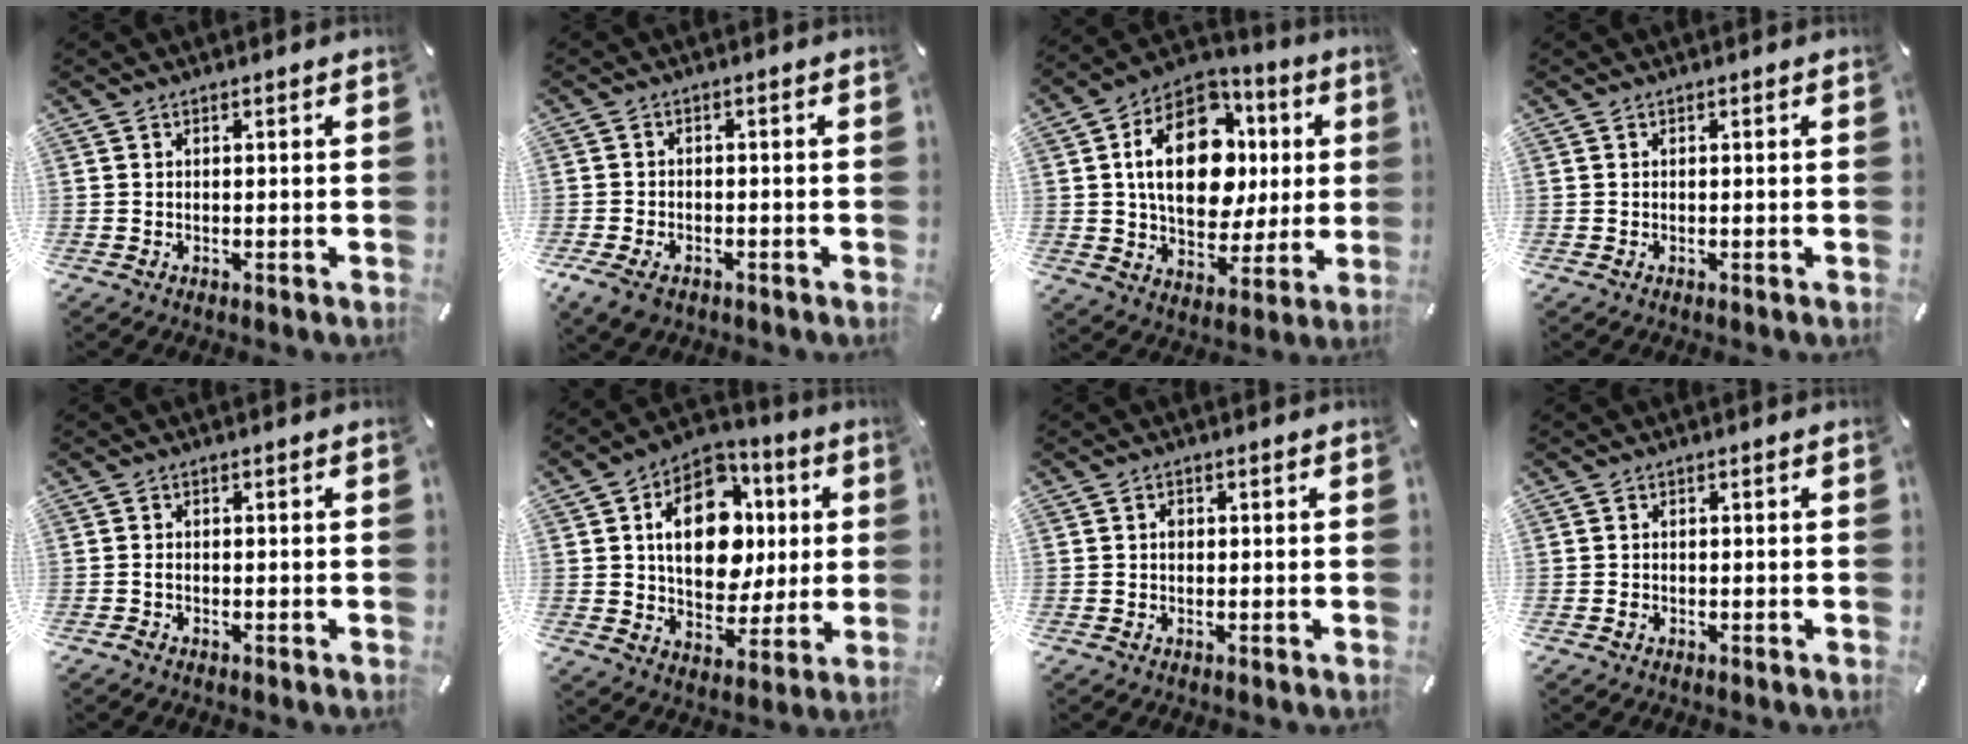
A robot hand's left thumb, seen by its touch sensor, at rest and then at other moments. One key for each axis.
{"total": 4.2, "fx": -2.4, "fy": 2.7, "fz": 2.1, "tx": -0.054, "ty": 0.007, "tz": -0.048}
{"total": 20.9, "fx": 3.7, "fy": 14.2, "fz": 14.8, "tx": -0.253, "ty": -0.002, "tz": 0.062}
{"total": 0.0}
{"total": 0.9, "fx": -0.6, "fy": 0.4, "fz": 0.5, "tx": -0.011, "ty": -0.001, "tz": -0.012}
{"total": 17.6, "fx": 3.1, "fy": 12.7, "fz": 11.9, "tx": -0.187, "ty": 0.000, "tz": 0.059}
{"total": 1.2, "fx": 0.0, "fy": 1.0, "fz": 0.8, "tx": -0.017, "ty": 0.003, "tz": 0.000}
{"total": 0.8, "fx": -0.2, "fy": 0.7, "fz": 0.2, "tx": -0.002, "ty": 0.005, "tz": -0.007}